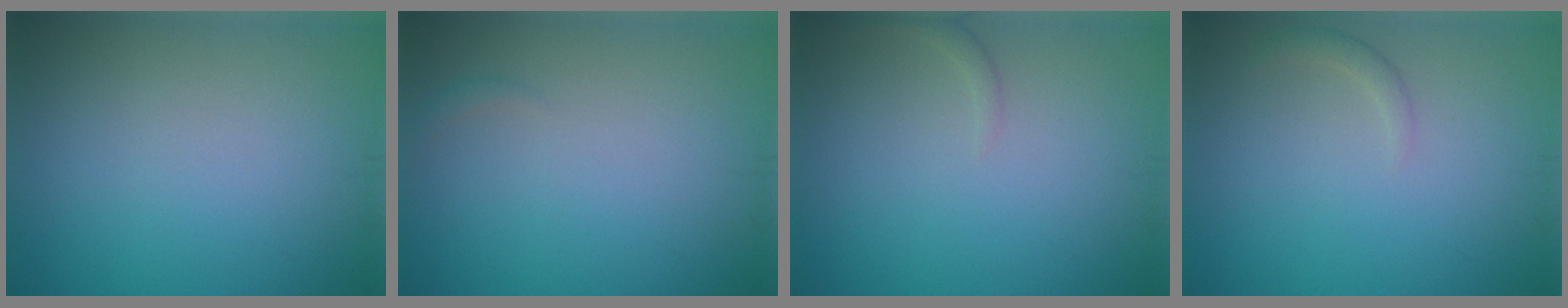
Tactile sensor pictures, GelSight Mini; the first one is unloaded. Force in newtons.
{"total": 0.5, "press": 0.5, "slide": 0.0}
{"total": 0.8, "press": 0.8, "slide": 0.1}
{"total": 1.0, "press": 0.9, "slide": 0.1}